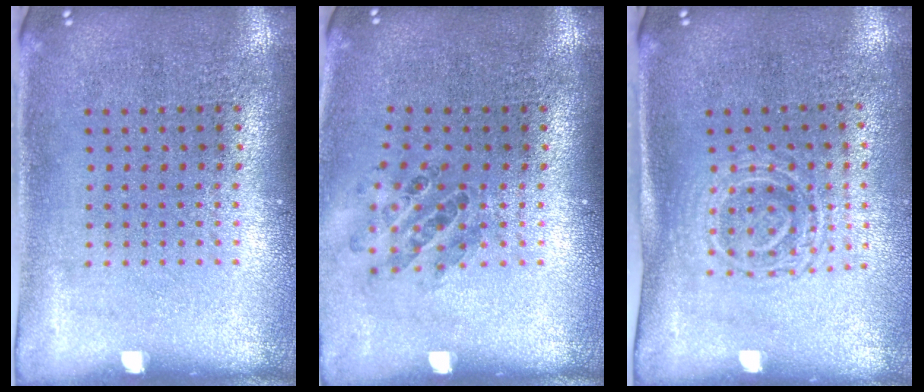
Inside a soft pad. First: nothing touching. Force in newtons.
{"total": 0.8, "press": 0.8, "slide": 0.1}
{"total": 1.6, "press": 1.3, "slide": 0.9}